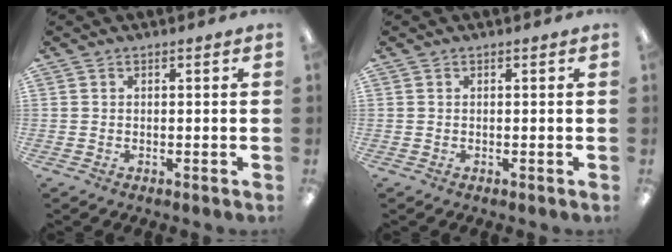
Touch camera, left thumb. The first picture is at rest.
{"total": 0.0}